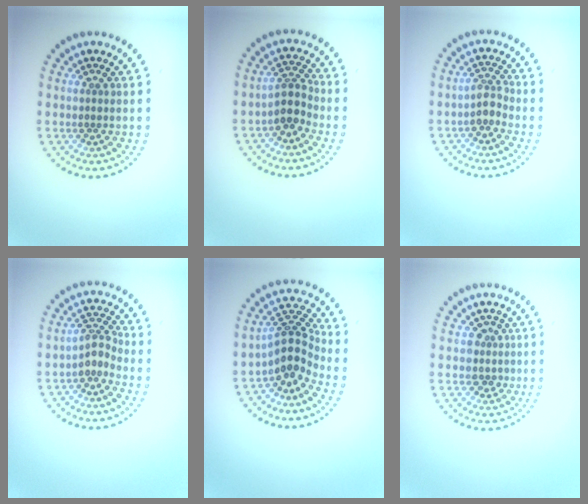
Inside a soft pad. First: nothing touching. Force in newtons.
{"total": 2.5, "press": 2.0, "slide": 1.6}
{"total": 1.8, "press": 1.4, "slide": 1.1}
{"total": 2.3, "press": 1.6, "slide": 1.7}
{"total": 4.0, "press": 2.9, "slide": 2.7}
{"total": 1.8, "press": 1.5, "slide": 1.1}